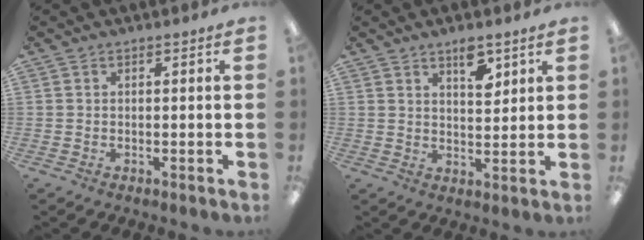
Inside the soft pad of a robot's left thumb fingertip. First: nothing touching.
{"total": 6.0, "force": [4.0, 2.5, 3.7], "torque": [-0.042, -0.024, 0.064]}